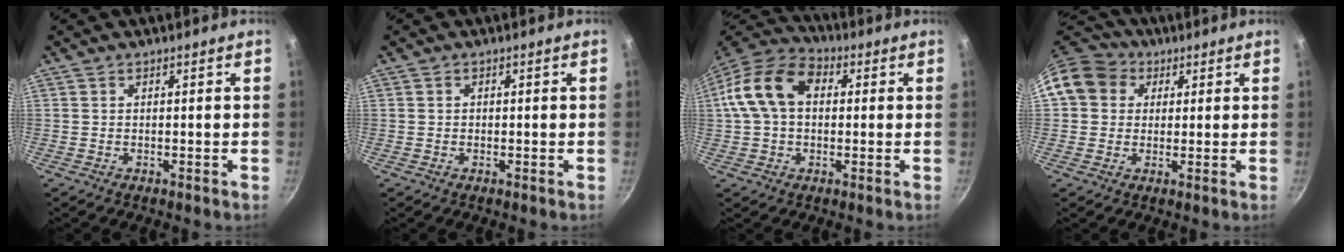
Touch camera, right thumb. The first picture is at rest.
{"total": 0.7, "force": [0.1, 0.7, 0.3], "torque": [-0.002, 0.003, 0.000]}
{"total": 13.7, "force": [2.0, 9.5, 9.7], "torque": [-0.160, 0.031, 0.017]}
{"total": 10.9, "force": [3.0, 9.4, 4.5], "torque": [-0.064, 0.025, 0.040]}